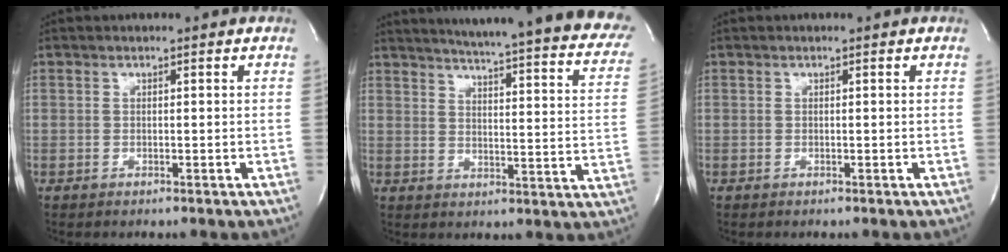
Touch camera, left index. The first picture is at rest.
{"total": 30.4, "force": [26.5, 3.0, 14.5], "torque": [-0.183, -0.082, 0.304]}
{"total": 0.0}